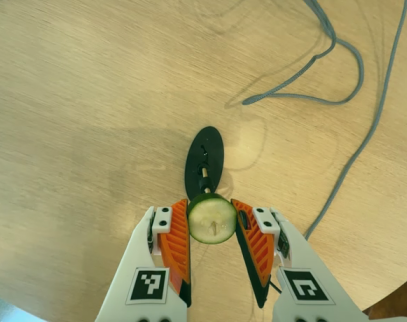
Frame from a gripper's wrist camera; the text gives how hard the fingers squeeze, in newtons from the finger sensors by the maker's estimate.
{"total": 12.1, "left": 11.6, "right": 12.6}